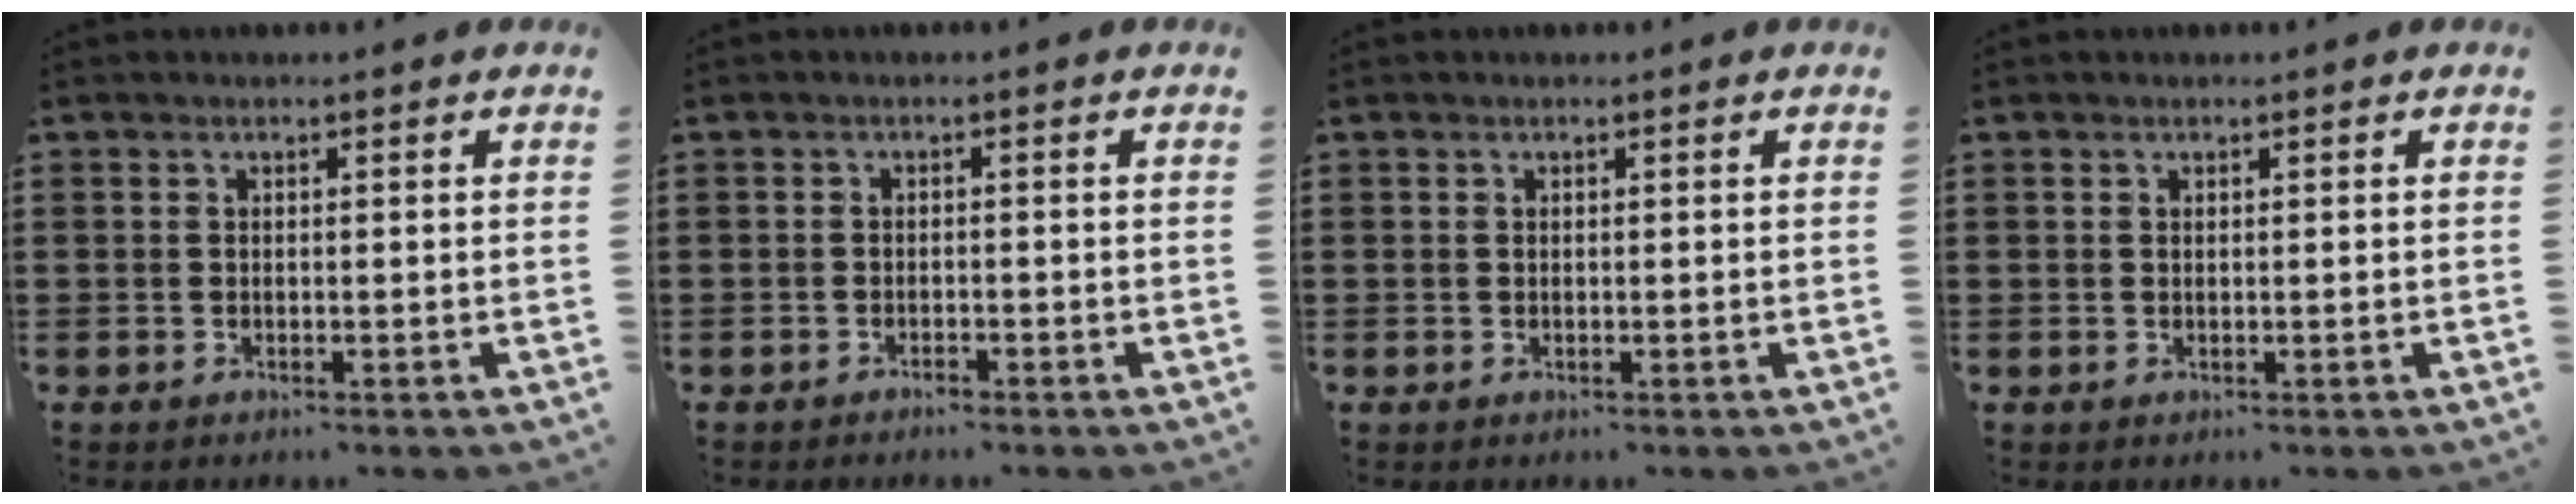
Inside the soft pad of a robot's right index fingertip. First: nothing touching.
{"total": 1.0, "force": [-1.0, 0.1, 0.1], "torque": [-0.005, 0.002, -0.020]}
{"total": 0.0}
{"total": 0.0}